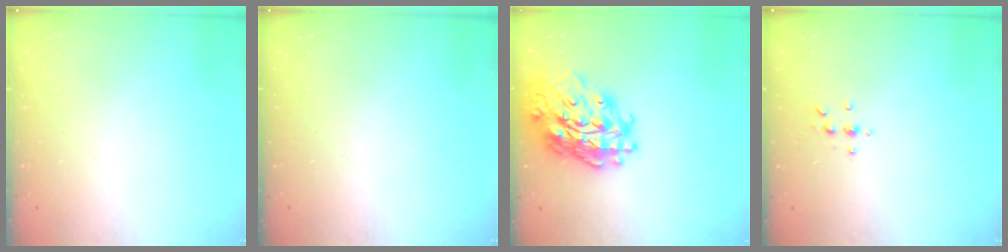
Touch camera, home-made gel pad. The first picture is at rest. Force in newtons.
{"total": 0.0}
{"total": 23.0, "press": 22.8, "slide": 2.4}
{"total": 4.1, "press": 4.1, "slide": 0.5}